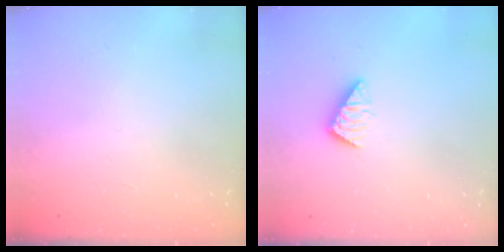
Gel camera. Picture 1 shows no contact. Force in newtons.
{"total": 3.7, "press": 3.7, "slide": 0.4}